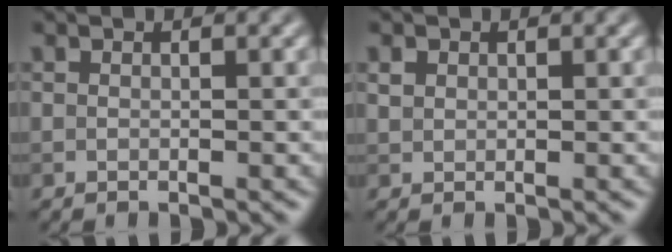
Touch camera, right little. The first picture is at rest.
{"total": 0.9, "force": [0.5, 0.7, 0.3], "torque": [-0.006, 0.001, 0.010]}